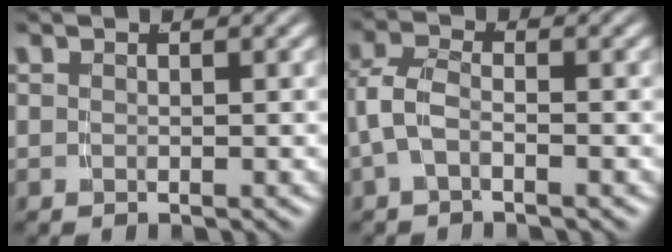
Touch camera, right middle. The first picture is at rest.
{"total": 3.1, "force": [-0.7, 1.9, 2.4], "torque": [-0.064, -0.015, -0.008]}